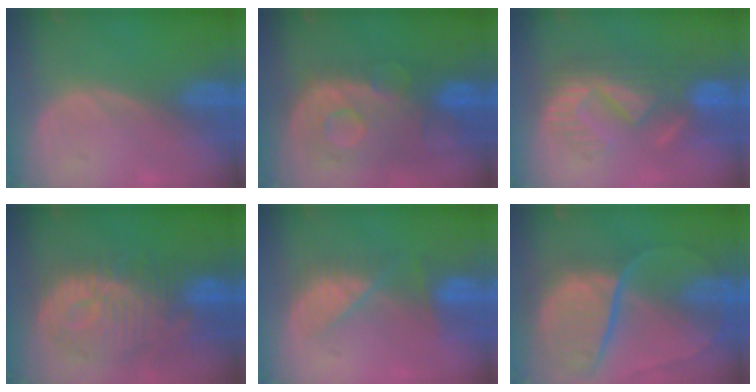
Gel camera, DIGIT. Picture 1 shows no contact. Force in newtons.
{"total": 11.3, "press": 9.7, "slide": 5.7}
{"total": 8.9, "press": 8.8, "slide": 1.8}
{"total": 12.4, "press": 11.2, "slide": 5.4}
{"total": 5.0, "press": 5.0, "slide": 0.4}
{"total": 11.0, "press": 9.2, "slide": 6.1}